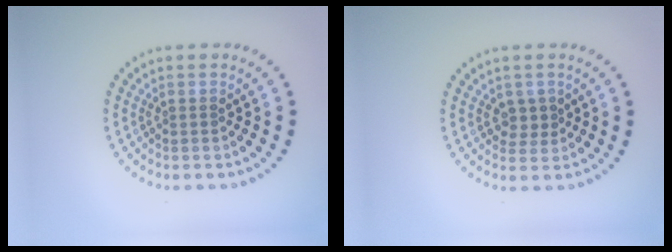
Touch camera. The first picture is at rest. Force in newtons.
{"total": 1.7, "press": 1.4, "slide": 0.9}